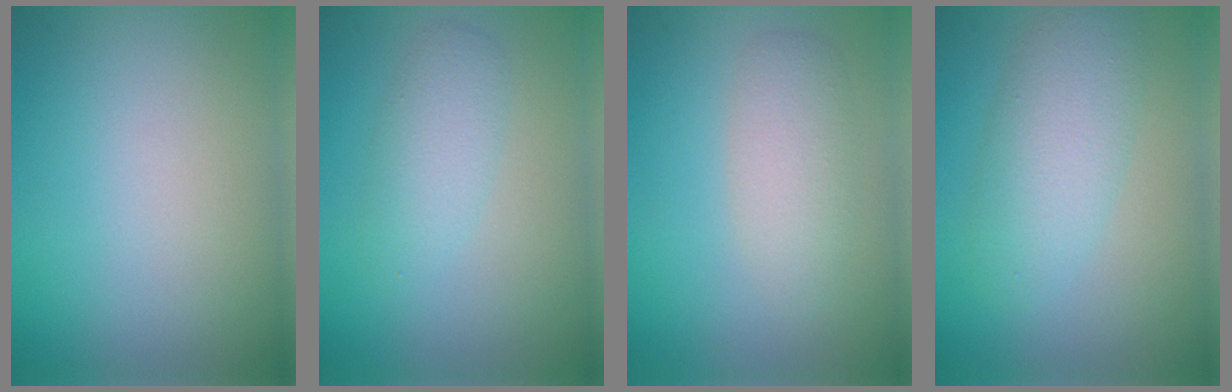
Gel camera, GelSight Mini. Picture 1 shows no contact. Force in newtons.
{"total": 2.5, "press": 2.5, "slide": 0.0}
{"total": 2.8, "press": 2.8, "slide": 0.2}
{"total": 4.4, "press": 4.4, "slide": 0.1}